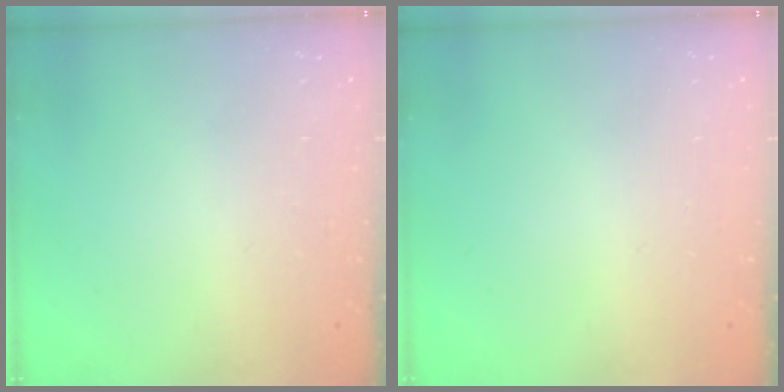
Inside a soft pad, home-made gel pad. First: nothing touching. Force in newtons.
{"total": 0.0}